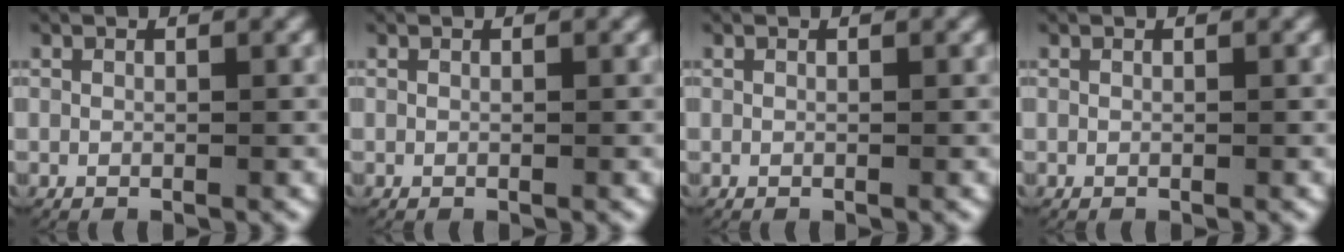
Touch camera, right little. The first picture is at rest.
{"total": 0.0}
{"total": 0.0}
{"total": 0.0}